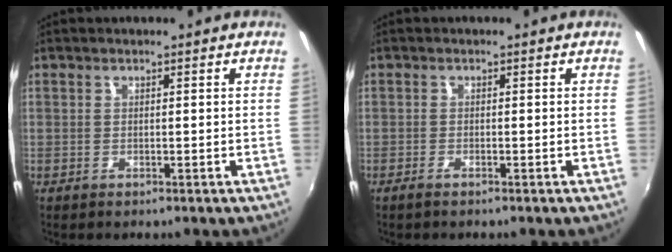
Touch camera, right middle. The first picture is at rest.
{"total": 1.4, "force": [-1.1, 0.1, 0.8], "torque": [-0.020, -0.003, -0.023]}